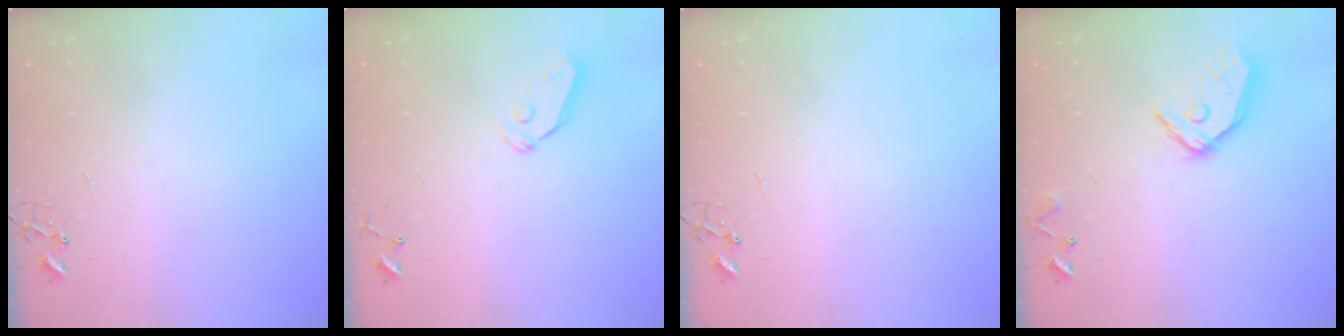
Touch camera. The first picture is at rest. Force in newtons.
{"total": 5.3, "press": 5.3, "slide": 0.2}
{"total": 0.0}
{"total": 12.2, "press": 12.2, "slide": 1.1}